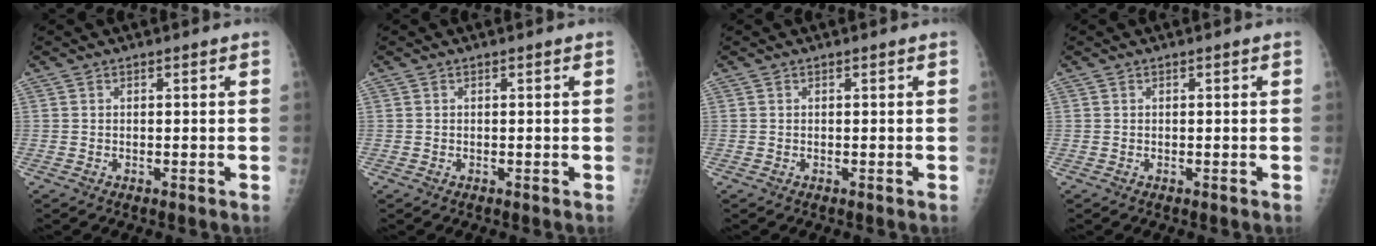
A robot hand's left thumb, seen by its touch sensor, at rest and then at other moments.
{"total": 0.0}
{"total": 0.0}
{"total": 0.0}